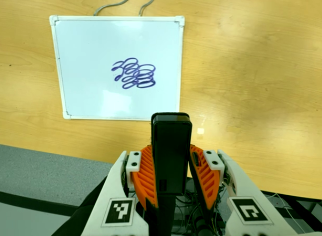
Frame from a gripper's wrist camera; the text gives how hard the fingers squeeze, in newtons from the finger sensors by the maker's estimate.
{"total": 4.2, "left": 2.6, "right": 5.7}